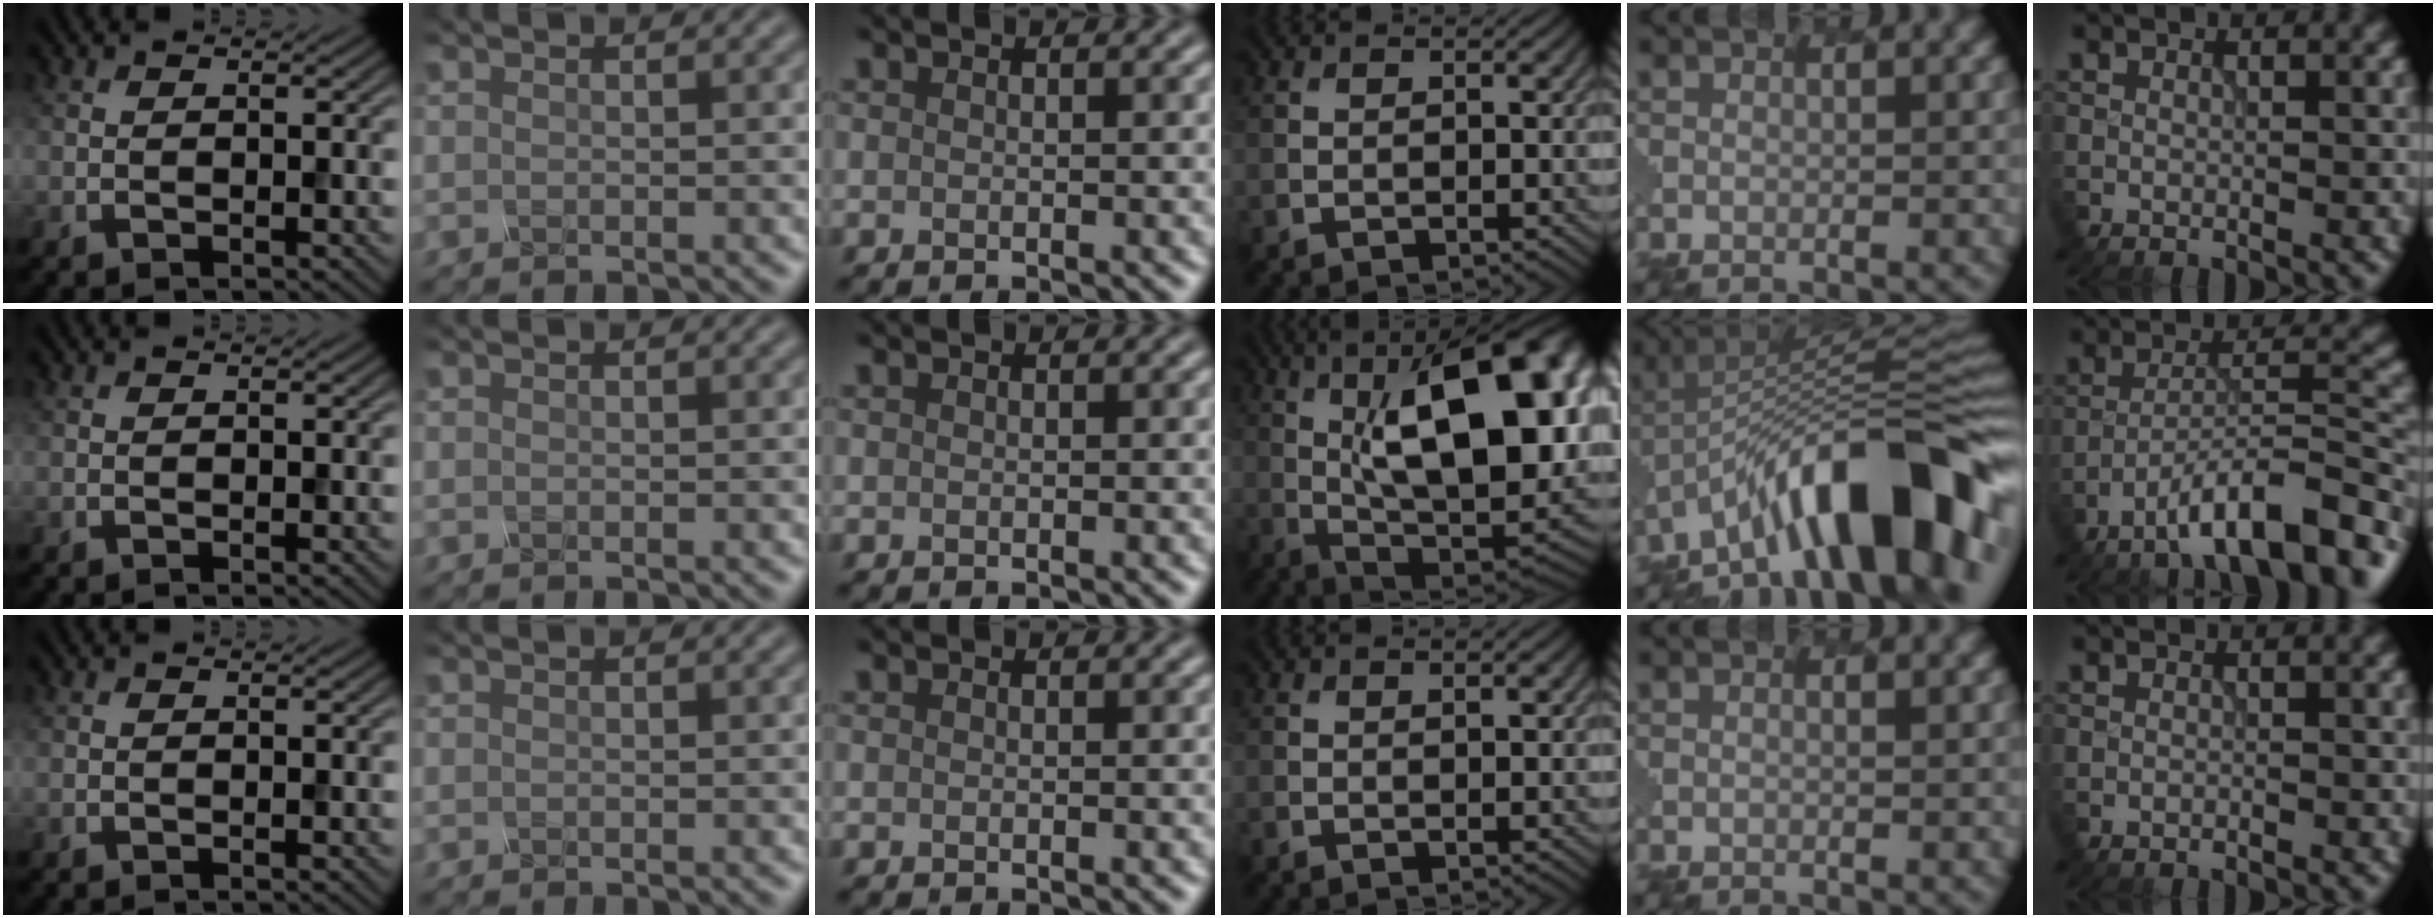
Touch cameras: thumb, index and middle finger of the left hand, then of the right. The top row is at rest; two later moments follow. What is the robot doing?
{"motion": "shake", "object": "salt shaker"}